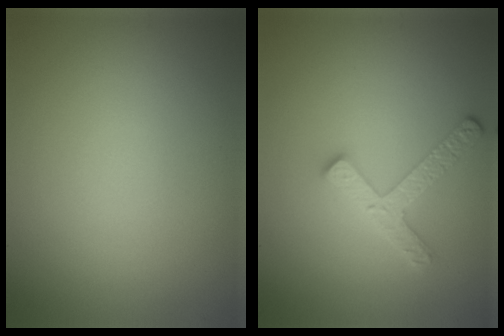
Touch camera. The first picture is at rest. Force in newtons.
{"total": 2.9, "press": 2.8, "slide": 0.6}